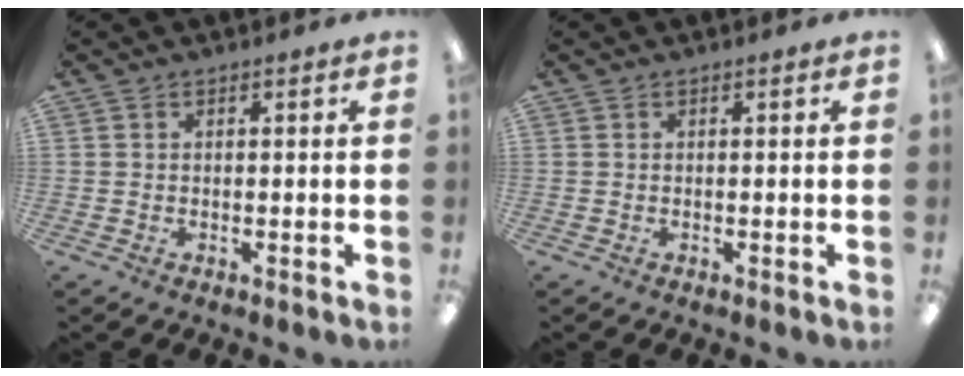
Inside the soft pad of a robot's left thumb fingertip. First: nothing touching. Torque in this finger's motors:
{"motor_torque": [0.00, 0.00, 0.01, 0.01, 0.00]}